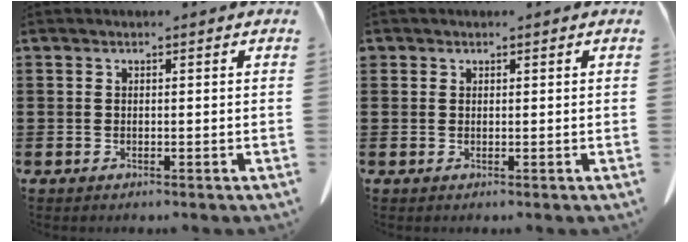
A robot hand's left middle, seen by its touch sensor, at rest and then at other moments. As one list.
[{"total": 0.7, "force": [0.5, 0.5, 0.1], "torque": [-0.003, 0.003, 0.010]}]